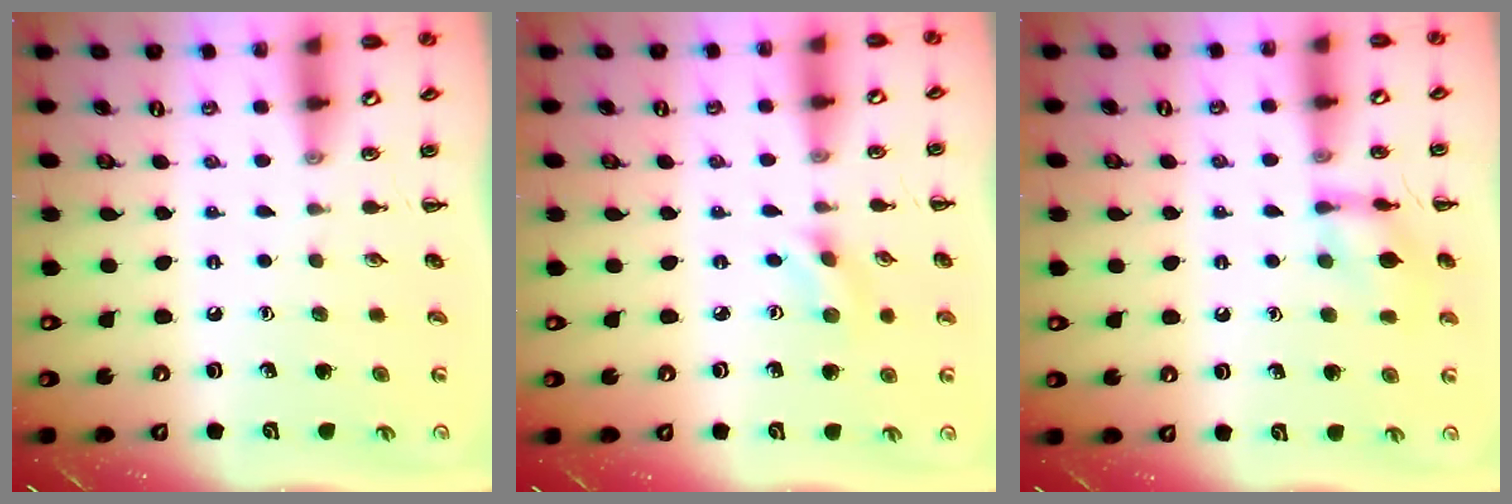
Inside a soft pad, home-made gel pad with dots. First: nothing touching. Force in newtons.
{"total": 1.9, "press": 1.7, "slide": 0.8}
{"total": 10.3, "press": 10.3, "slide": 0.4}